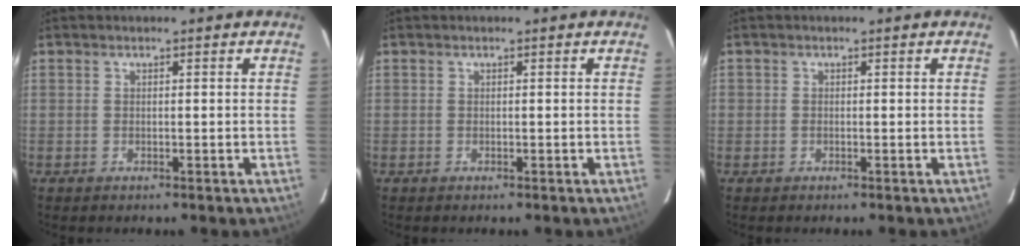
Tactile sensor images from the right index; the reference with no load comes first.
{"total": 0.0}
{"total": 1.1, "force": [0.4, 1.0, 0.3], "torque": [-0.003, 0.011, 0.008]}